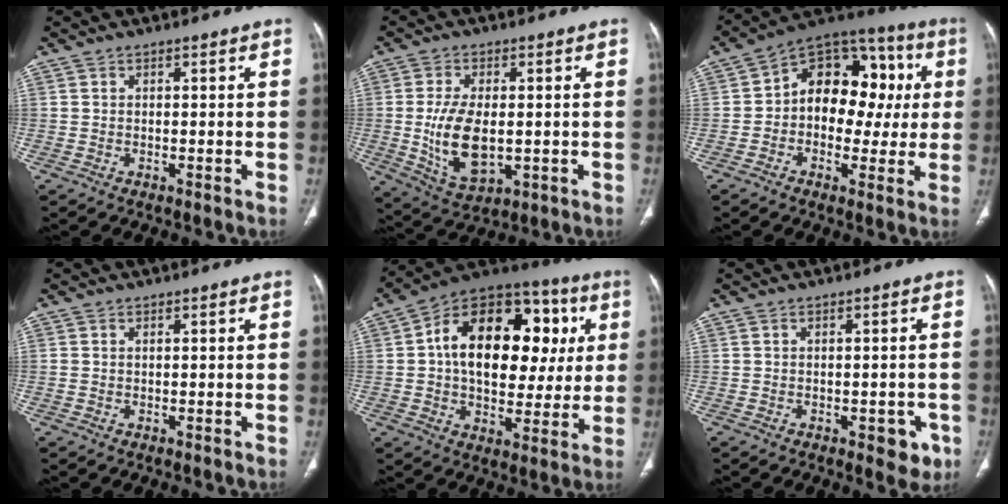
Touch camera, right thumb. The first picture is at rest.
{"total": 11.8, "force": [-0.8, 6.4, 9.9], "torque": [-0.183, -0.013, 0.000]}
{"total": 17.3, "force": [1.1, 12.1, 12.3], "torque": [-0.114, 0.048, 0.003]}
{"total": 0.6, "force": [0.0, 0.4, 0.4], "torque": [-0.015, 0.008, 0.004]}
{"total": 25.0, "force": [4.1, 15.8, 18.9], "torque": [-0.251, 0.026, 0.057]}
{"total": 4.6, "force": [-1.9, 2.5, 3.4], "torque": [-0.018, 0.006, -0.018]}